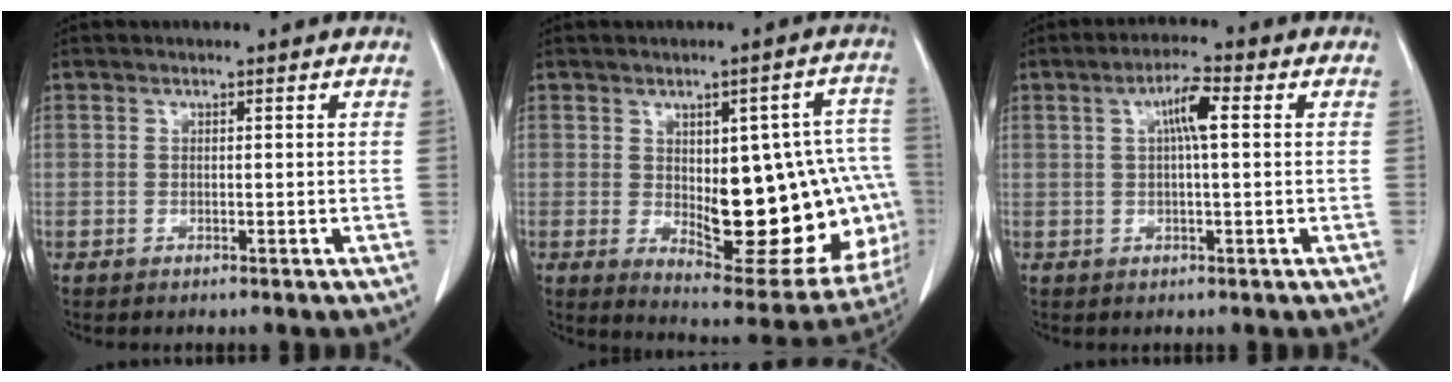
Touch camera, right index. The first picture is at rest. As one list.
[{"total": 21.5, "force": [-1.7, 8.1, 19.9], "torque": [-0.186, 0.022, 0.012]}, {"total": 4.7, "force": [1.1, 0.5, 4.5], "torque": [-0.082, 0.010, 0.017]}]